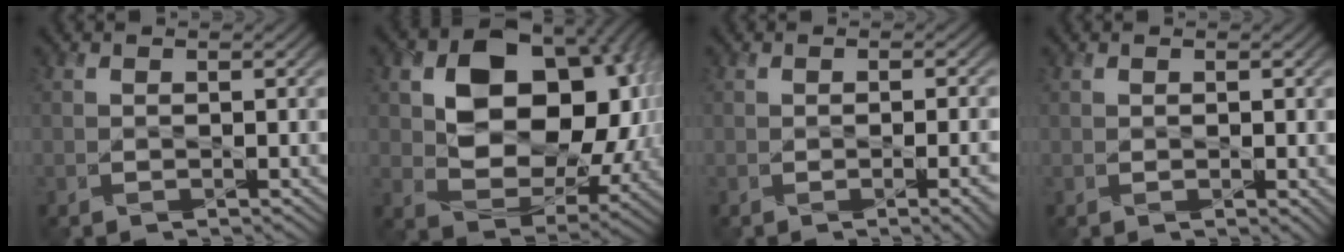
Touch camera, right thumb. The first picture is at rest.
{"total": 15.8, "force": [2.3, 10.8, 11.4], "torque": [-0.196, -0.013, 0.055]}
{"total": 4.0, "force": [-1.0, 1.2, 3.7], "torque": [-0.045, -0.005, -0.007]}
{"total": 1.1, "force": [0.2, 0.4, 1.0], "torque": [-0.015, -0.003, 0.008]}